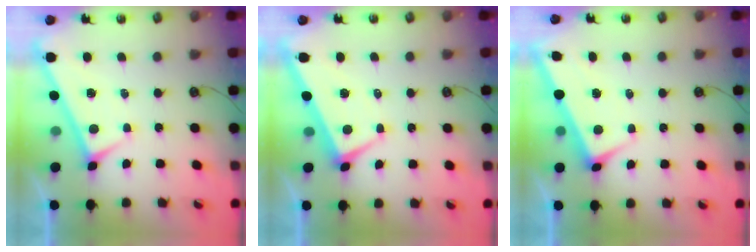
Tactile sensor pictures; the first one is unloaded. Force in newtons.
{"total": 0.9, "press": 0.4, "slide": 0.8}
{"total": 2.6, "press": 2.5, "slide": 0.7}